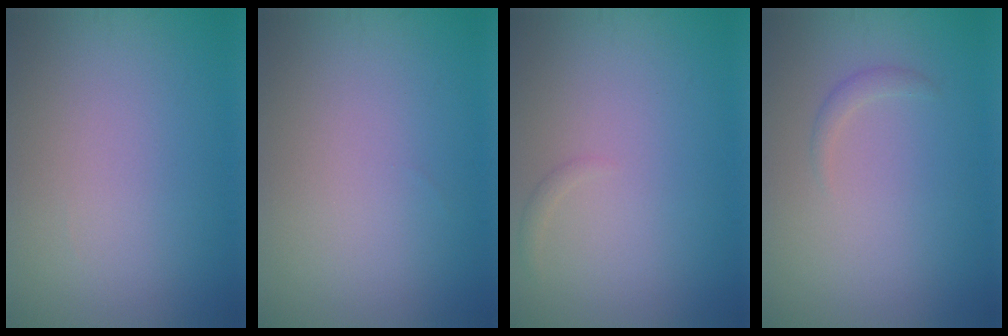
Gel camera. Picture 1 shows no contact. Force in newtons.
{"total": 0.0}
{"total": 0.6, "press": 0.6, "slide": 0.1}
{"total": 0.9, "press": 0.9, "slide": 0.1}